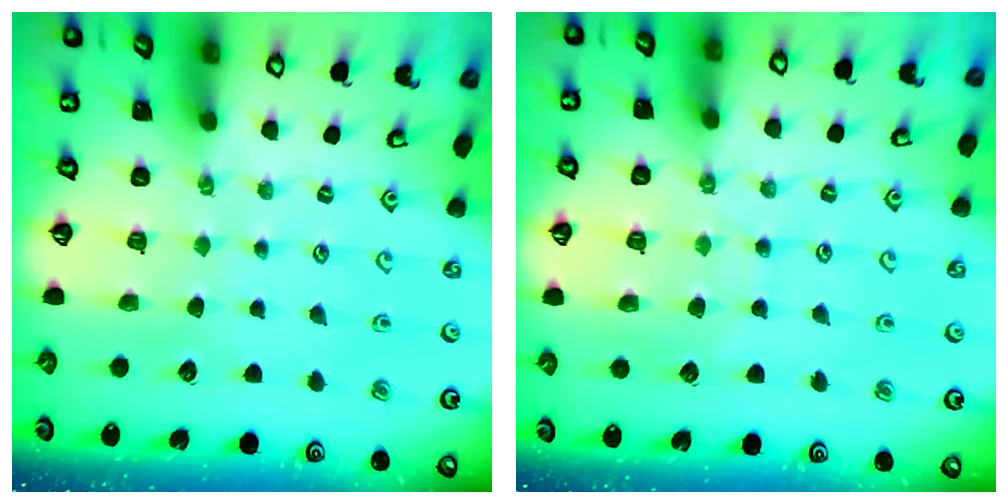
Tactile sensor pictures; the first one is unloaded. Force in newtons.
{"total": 6.6, "press": 6.6, "slide": 0.6}